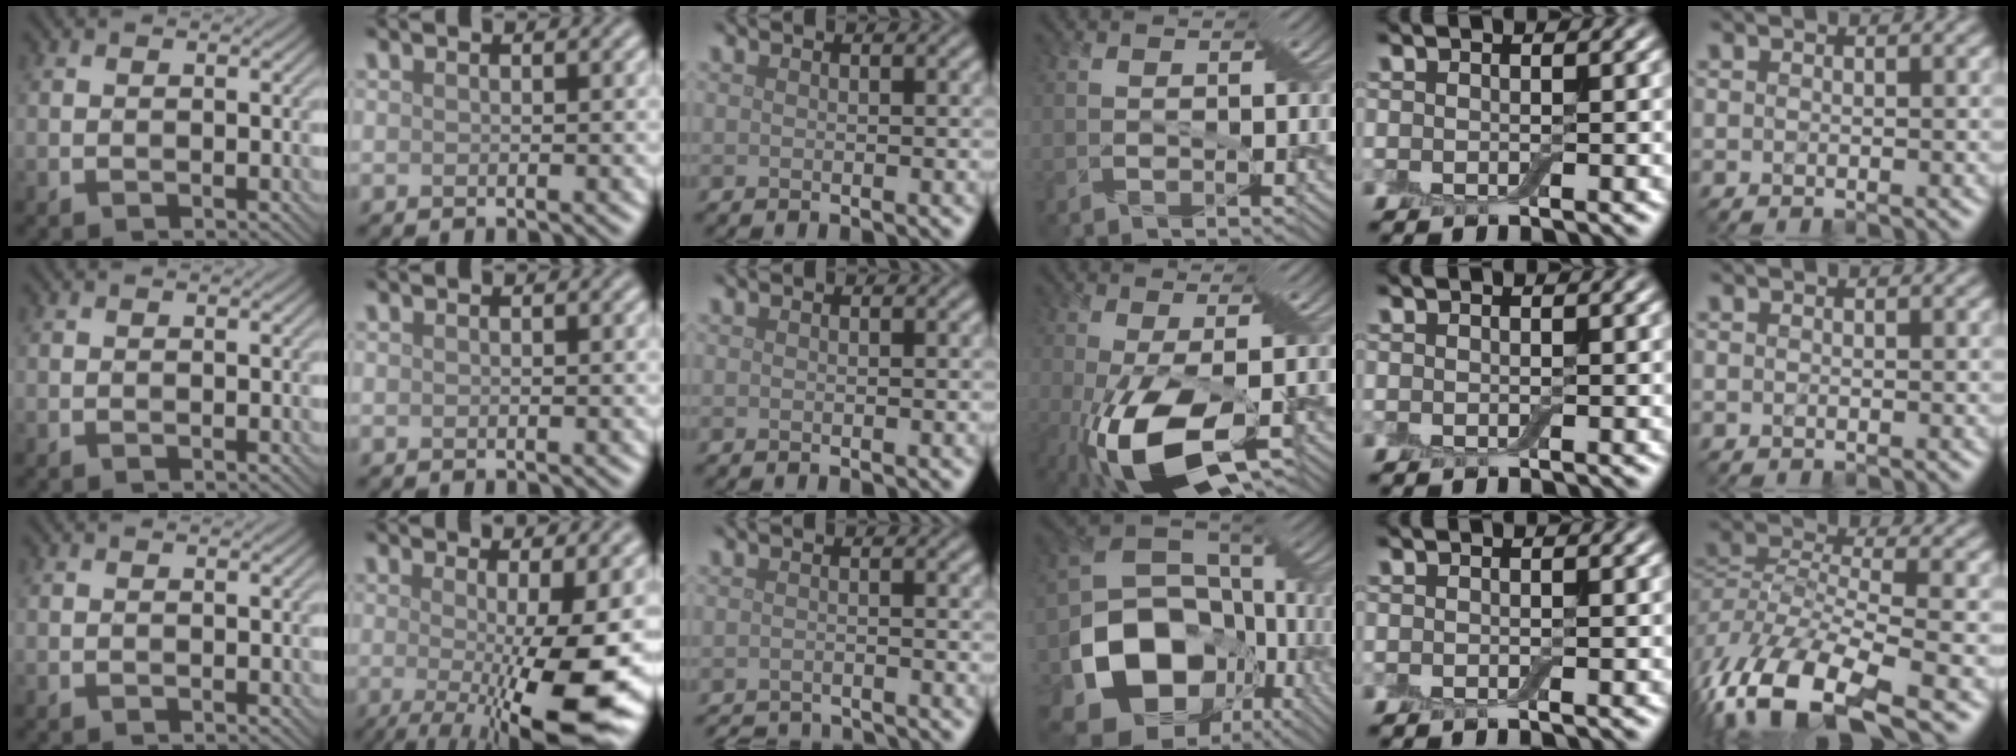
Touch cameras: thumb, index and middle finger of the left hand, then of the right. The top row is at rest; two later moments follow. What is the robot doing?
{"motion": "cut", "object": "cling film"}